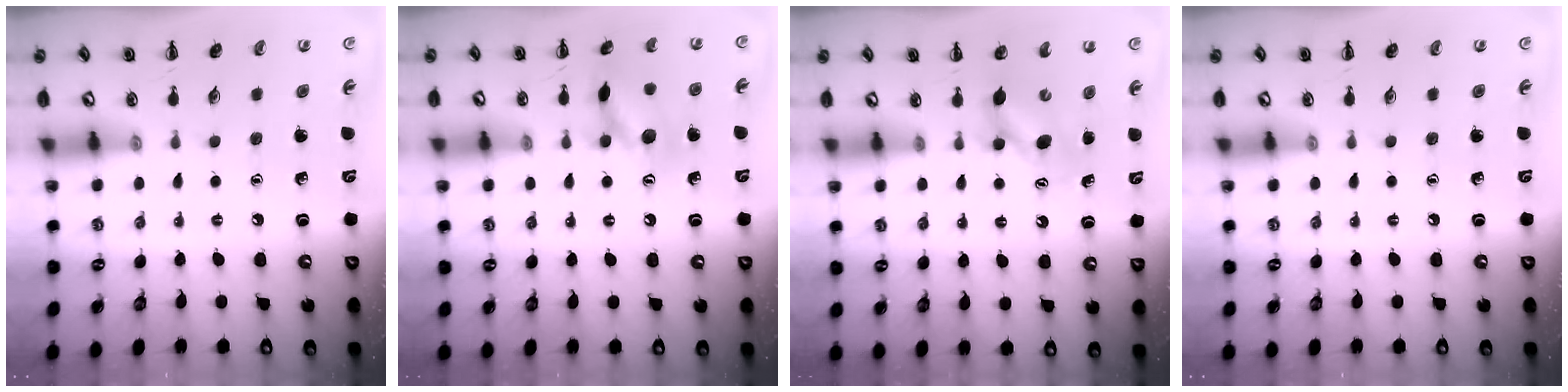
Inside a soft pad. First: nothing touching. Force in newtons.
{"total": 12.4, "press": 12.3, "slide": 0.9}
{"total": 5.7, "press": 5.7, "slide": 0.5}
{"total": 0.0}